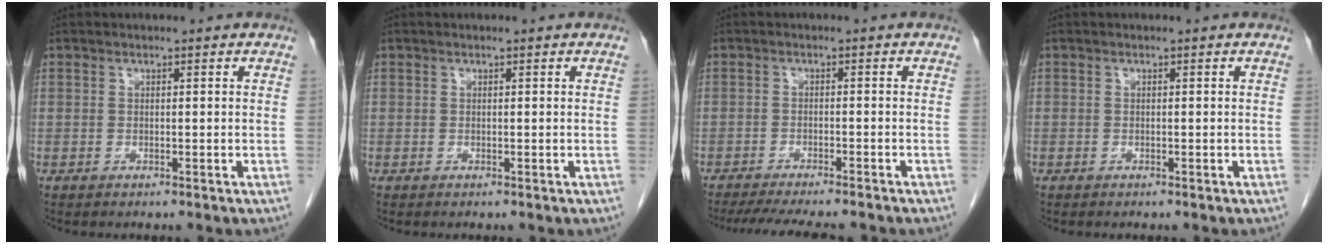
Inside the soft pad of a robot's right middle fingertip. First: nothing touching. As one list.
[{"total": 0.0}, {"total": 11.3, "force": [-10.0, 1.4, 5.1], "torque": [-0.068, -0.013, -0.137]}, {"total": 0.0}]